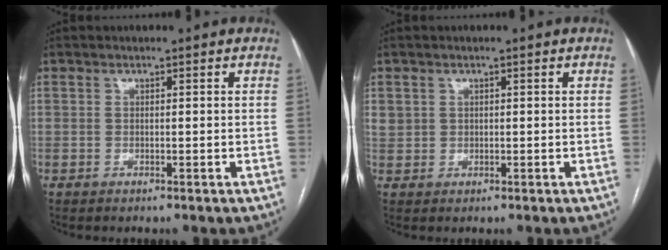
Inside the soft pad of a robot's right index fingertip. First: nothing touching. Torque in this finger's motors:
{"motor_torque": [-0.07, 0.08, 0.02, 0.03]}